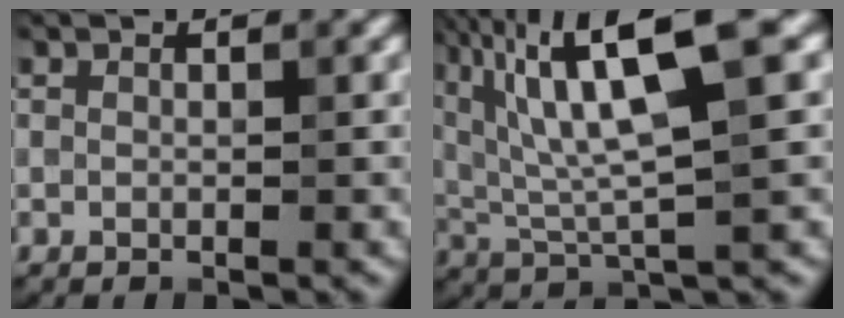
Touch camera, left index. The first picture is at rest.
{"total": 12.0, "force": [5.1, 2.8, 10.5], "torque": [-0.190, 0.025, 0.090]}